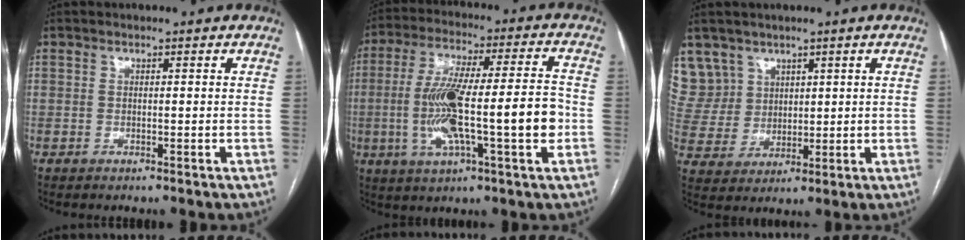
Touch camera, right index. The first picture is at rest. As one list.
[{"total": 17.1, "force": [-2.7, 2.1, 16.8], "torque": [-0.307, 0.013, -0.044]}, {"total": 9.5, "force": [5.9, 7.4, 0.6], "torque": [-0.025, 0.027, 0.140]}]